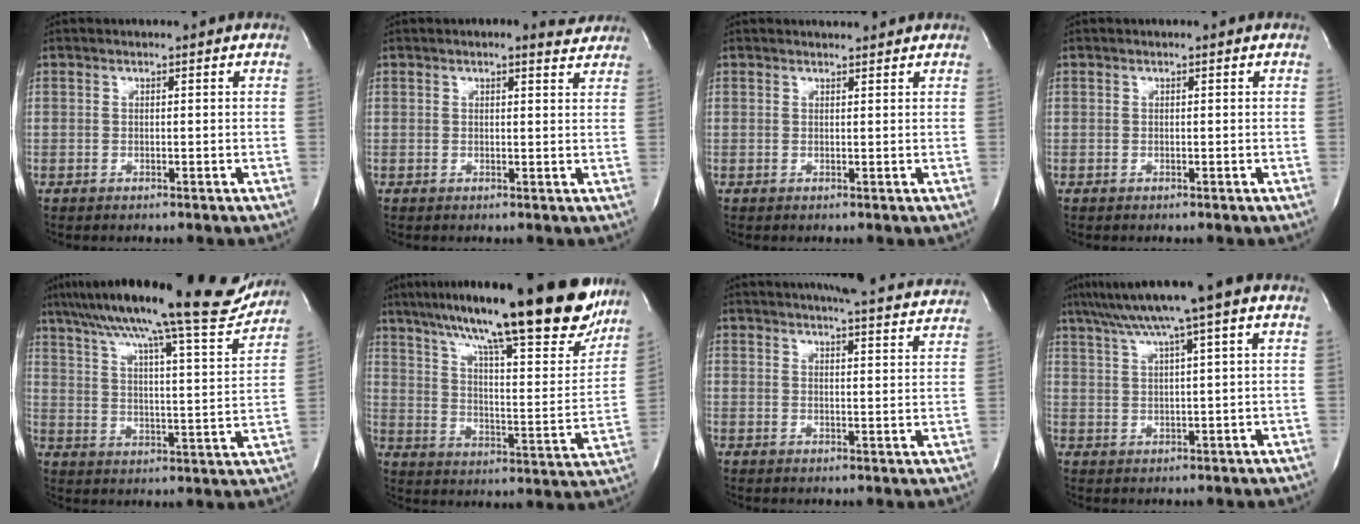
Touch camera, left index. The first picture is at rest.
{"total": 2.8, "force": [2.5, 0.8, 1.0], "torque": [-0.017, -0.001, 0.017]}
{"total": 1.8, "force": [1.8, 0.2, 0.2], "torque": [-0.010, 0.006, 0.026]}
{"total": 0.0}
{"total": 22.9, "force": [19.6, 1.1, 11.8], "torque": [-0.189, -0.014, 0.274]}
{"total": 26.8, "force": [20.6, 4.0, 16.6], "torque": [-0.256, -0.008, 0.296]}
{"total": 17.1, "force": [15.9, 1.4, 6.0], "torque": [-0.084, -0.010, 0.188]}
{"total": 9.5, "force": [5.9, -0.9, 7.4], "torque": [-0.123, 0.031, 0.095]}